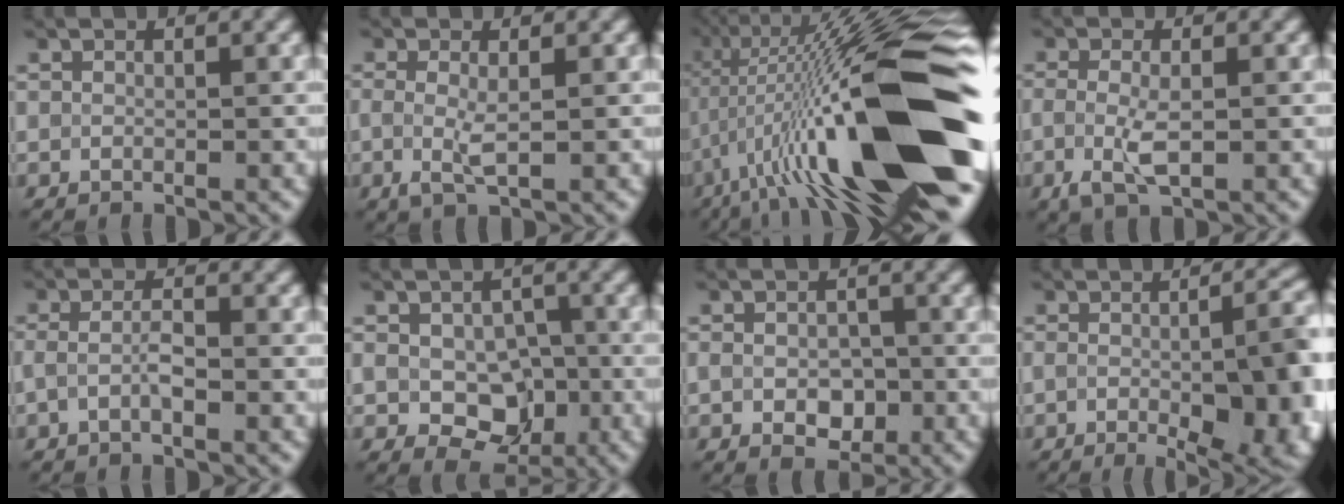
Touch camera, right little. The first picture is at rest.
{"total": 1.9, "force": [-0.2, 0.3, 1.9], "torque": [-0.043, -0.006, 0.000]}
{"total": 19.2, "force": [-3.5, 4.4, 18.3], "torque": [-0.291, 0.024, -0.063]}
{"total": 2.8, "force": [-0.6, 0.9, 2.6], "torque": [-0.062, -0.011, -0.010]}
{"total": 1.6, "force": [-0.6, 0.3, 1.5], "torque": [-0.032, 0.001, -0.014]}
{"total": 5.8, "force": [-1.2, 4.1, 3.9], "torque": [-0.070, -0.010, -0.016]}
{"total": 3.1, "force": [-0.9, 2.1, 2.1], "torque": [-0.041, -0.006, -0.010]}
{"total": 13.2, "force": [-1.7, 5.6, 11.9], "torque": [-0.101, -0.010, -0.014]}